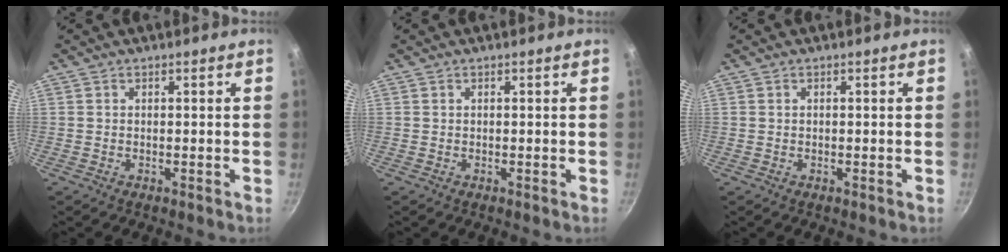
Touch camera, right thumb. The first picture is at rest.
{"total": 0.0}
{"total": 0.0}